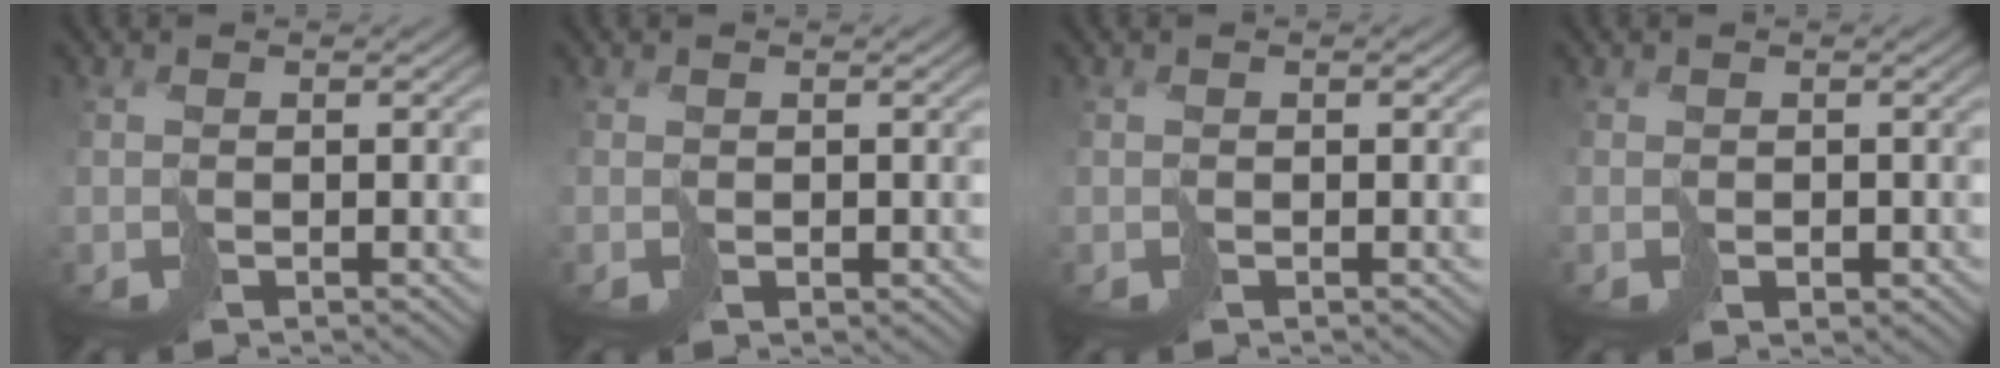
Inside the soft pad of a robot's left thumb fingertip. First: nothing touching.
{"total": 1.0, "force": [0.3, 0.8, 0.4], "torque": [-0.012, -0.002, 0.005]}
{"total": 0.6, "force": [0.1, 0.5, 0.4], "torque": [-0.007, 0.001, 0.000]}
{"total": 1.5, "force": [0.0, 1.3, 0.8], "torque": [-0.021, -0.007, -0.001]}